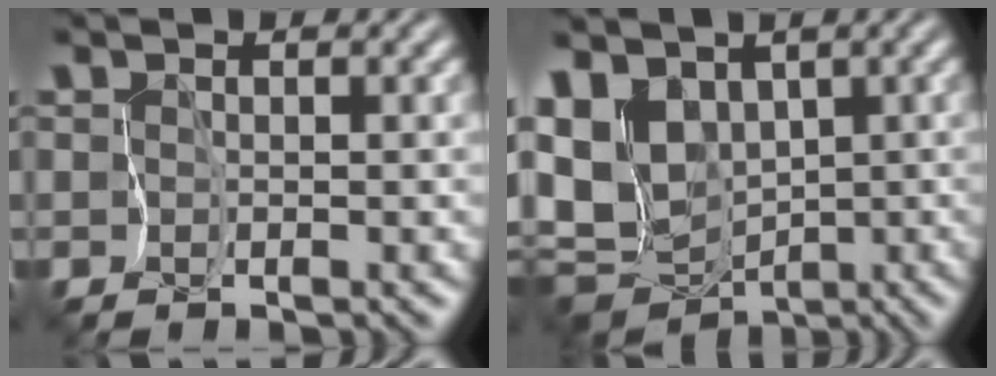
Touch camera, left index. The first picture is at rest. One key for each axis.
{"total": 10.0, "fx": 0.3, "fy": 7.8, "fz": 6.2, "tx": -0.134, "ty": -0.007, "tz": 0.026}